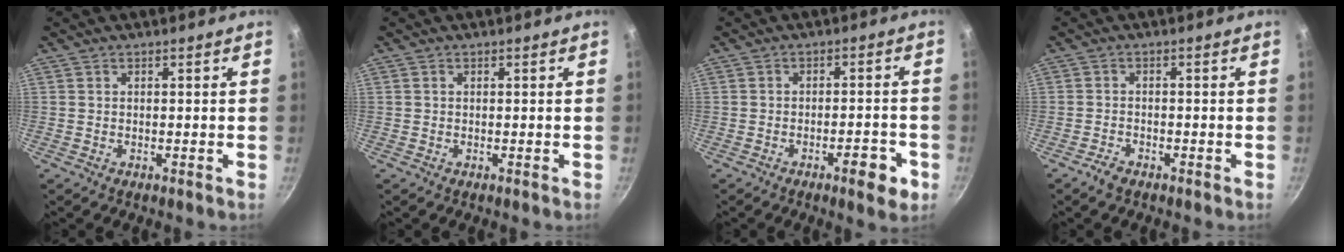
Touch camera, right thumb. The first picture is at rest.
{"total": 0.0}
{"total": 6.2, "force": [-3.0, 2.0, 5.1], "torque": [-0.055, 0.020, -0.035]}
{"total": 2.3, "force": [-1.8, 0.9, 1.0], "torque": [-0.025, 0.016, -0.034]}